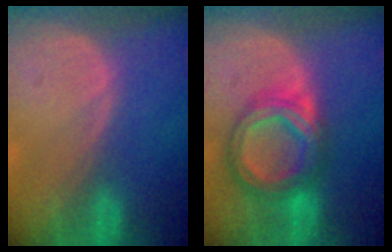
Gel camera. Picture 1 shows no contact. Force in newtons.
{"total": 8.5, "press": 8.5, "slide": 0.6}